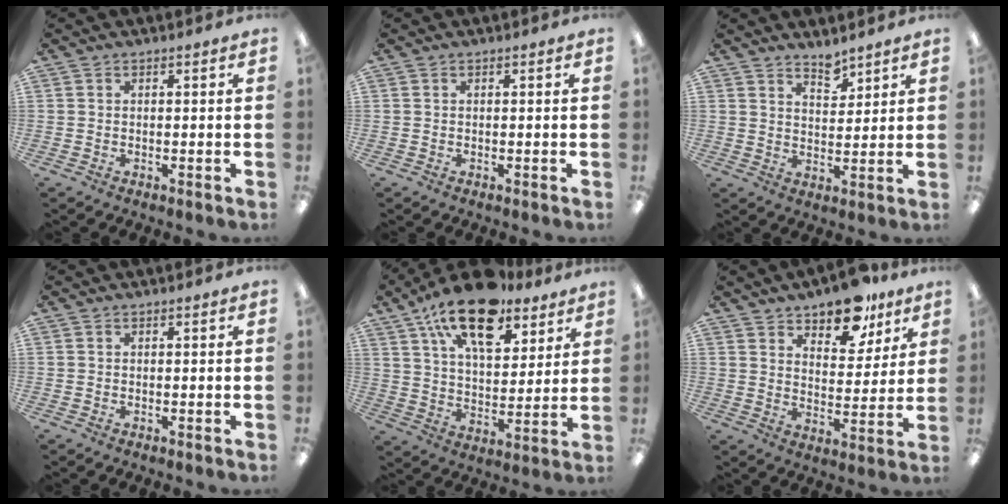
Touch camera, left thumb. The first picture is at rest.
{"total": 0.0}
{"total": 4.7, "force": [4.3, 1.6, 1.1], "torque": [0.001, -0.036, 0.075]}
{"total": 0.0}
{"total": 19.2, "force": [12.8, 8.8, 11.3], "torque": [-0.183, -0.061, 0.220]}
{"total": 12.3, "force": [9.7, 5.7, 5.0], "torque": [-0.066, -0.055, 0.174]}